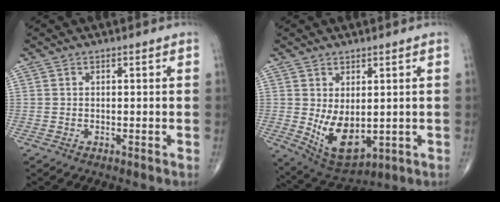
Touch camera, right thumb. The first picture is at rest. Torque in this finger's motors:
{"motor_torque": [-0.33, 0.70, 0.77, 0.49, 0.22]}